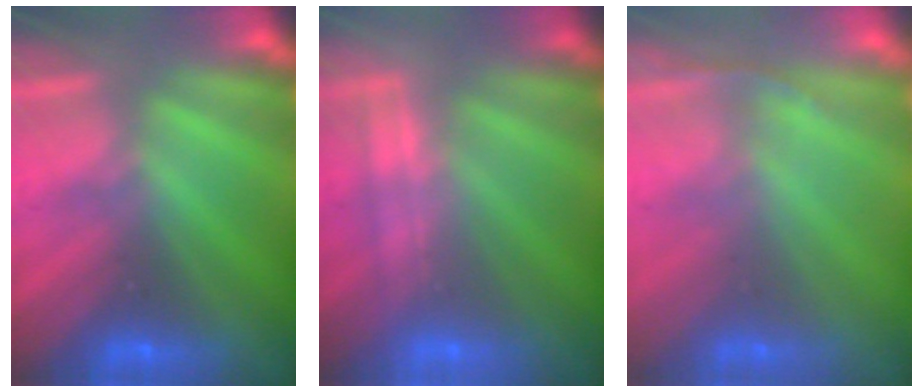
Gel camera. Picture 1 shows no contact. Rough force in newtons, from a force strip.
{"total": 2.2}
{"total": 1.2}